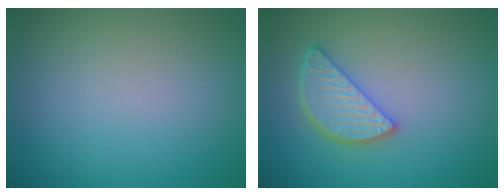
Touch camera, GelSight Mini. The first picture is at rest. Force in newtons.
{"total": 4.1, "press": 3.5, "slide": 2.1}